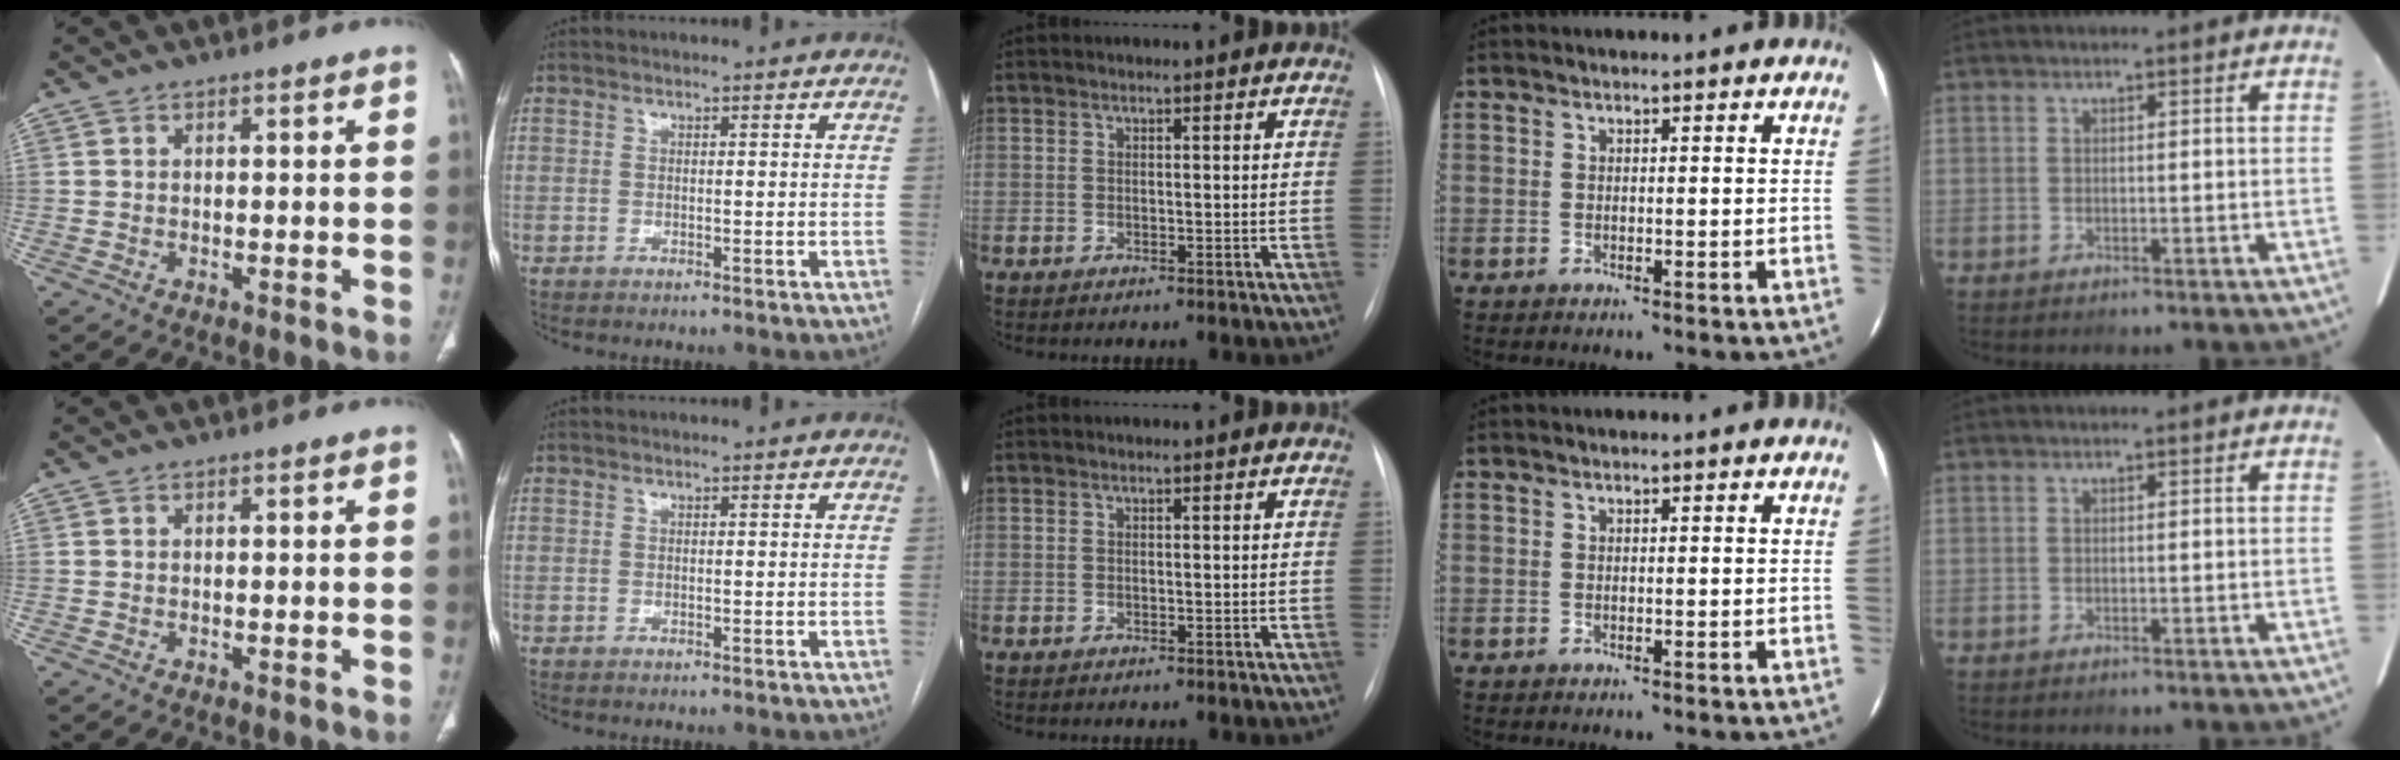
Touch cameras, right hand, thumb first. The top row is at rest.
{}